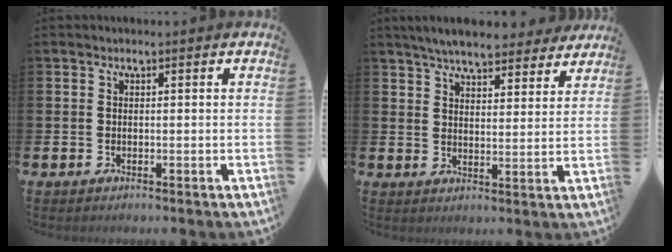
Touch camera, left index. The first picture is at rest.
{"total": 6.8, "force": [6.4, 1.1, 1.8], "torque": [-0.046, -0.033, 0.114]}